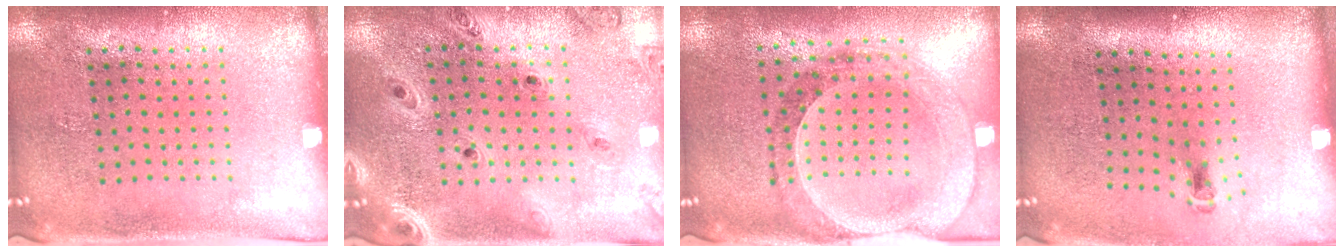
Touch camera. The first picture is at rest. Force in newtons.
{"total": 1.2, "press": 1.2, "slide": 0.2}
{"total": 1.5, "press": 1.5, "slide": 0.3}
{"total": 0.7, "press": 0.3, "slide": 0.6}